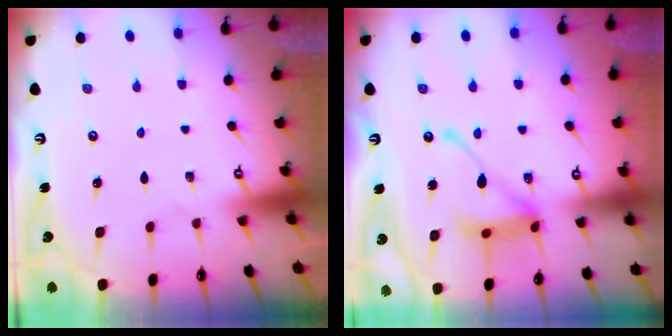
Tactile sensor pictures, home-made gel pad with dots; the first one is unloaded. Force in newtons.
{"total": 16.3, "press": 16.3, "slide": 1.4}